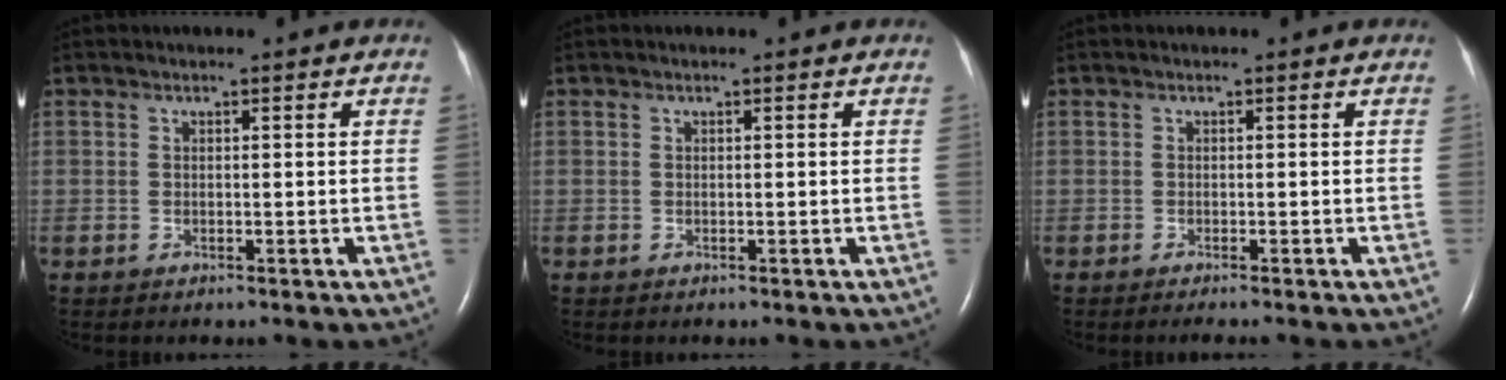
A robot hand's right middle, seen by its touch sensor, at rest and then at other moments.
{"total": 0.0}
{"total": 1.7, "force": [-1.4, -0.3, 0.9], "torque": [-0.011, 0.001, -0.016]}